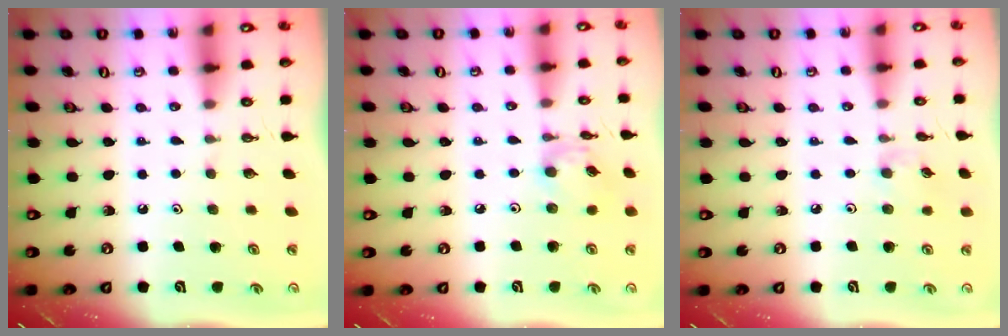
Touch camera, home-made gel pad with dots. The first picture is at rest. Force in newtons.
{"total": 7.8, "press": 7.8, "slide": 0.5}
{"total": 5.1, "press": 5.1, "slide": 0.7}